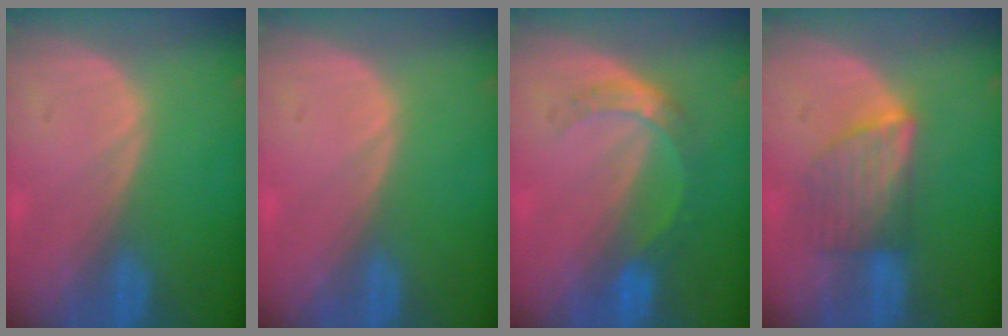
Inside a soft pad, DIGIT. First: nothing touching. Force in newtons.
{"total": 0.6, "press": 0.1, "slide": 0.6}
{"total": 5.2, "press": 4.7, "slide": 2.4}
{"total": 6.0, "press": 5.9, "slide": 1.1}